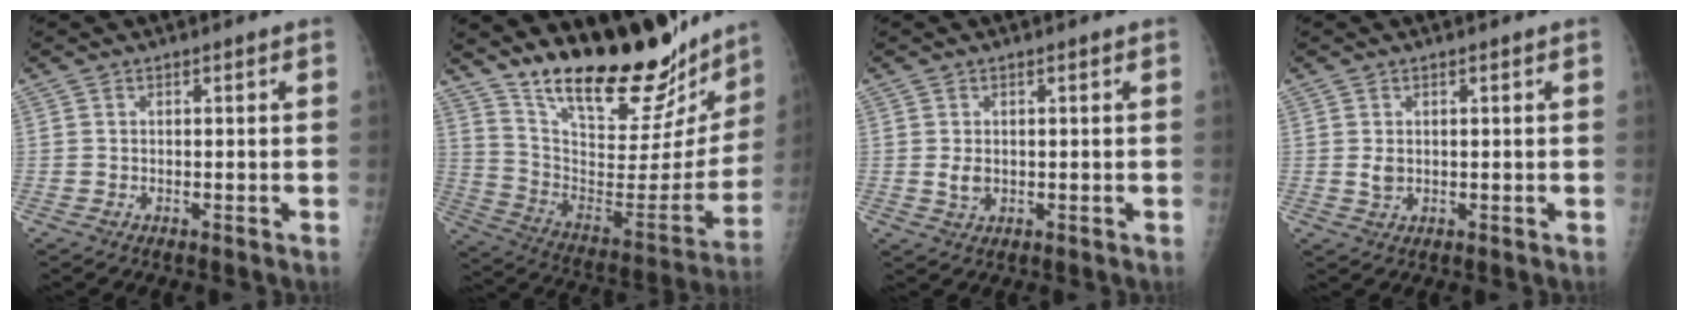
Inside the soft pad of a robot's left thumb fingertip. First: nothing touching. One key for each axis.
{"total": 28.8, "fx": 24.0, "fy": 8.4, "fz": 13.6, "tx": -0.182, "ty": -0.134, "tz": 0.362}
{"total": 2.2, "fx": 0.1, "fy": 1.6, "fz": 1.5, "tx": -0.023, "ty": -0.004, "tz": 0.007}
{"total": 1.8, "fx": 0.3, "fy": 1.3, "fz": 1.2, "tx": -0.017, "ty": -0.004, "tz": 0.010}